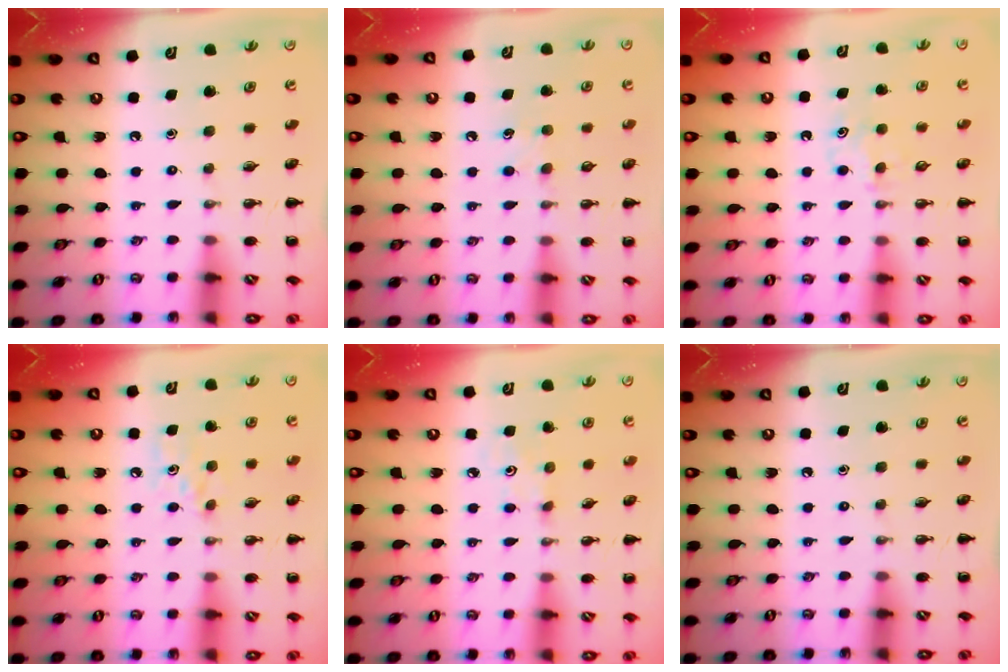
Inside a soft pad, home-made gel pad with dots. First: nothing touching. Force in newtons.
{"total": 4.8, "press": 4.6, "slide": 1.5}
{"total": 4.8, "press": 4.6, "slide": 1.3}
{"total": 5.8, "press": 5.6, "slide": 1.7}
{"total": 3.5, "press": 3.4, "slide": 1.0}
{"total": 0.0}